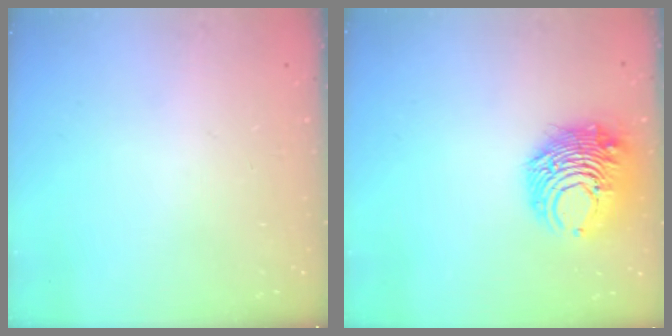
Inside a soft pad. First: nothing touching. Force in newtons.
{"total": 11.6, "press": 11.5, "slide": 0.6}